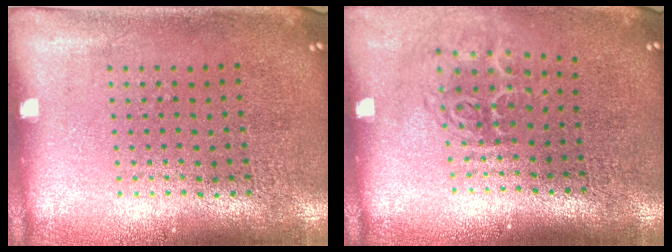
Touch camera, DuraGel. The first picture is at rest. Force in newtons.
{"total": 1.7, "press": 1.1, "slide": 1.3}